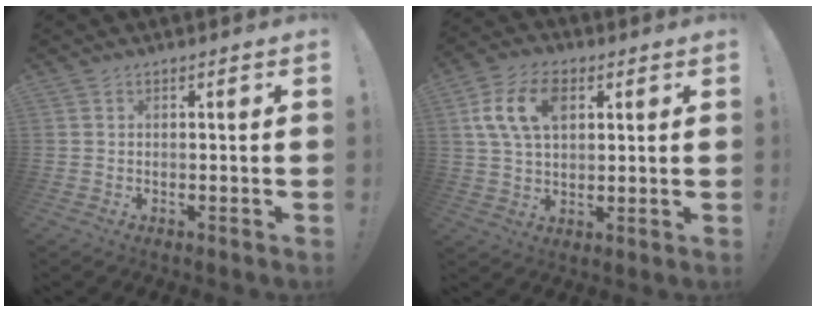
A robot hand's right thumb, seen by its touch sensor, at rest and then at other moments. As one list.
[{"total": 12.9, "force": [4.1, 8.5, 8.8], "torque": [-0.162, 0.007, 0.077]}]